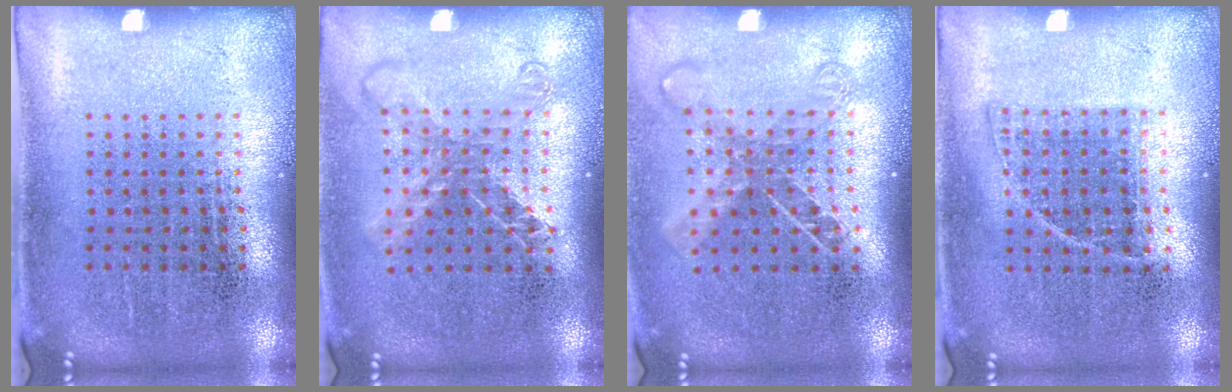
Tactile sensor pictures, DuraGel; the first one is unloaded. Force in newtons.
{"total": 1.6, "press": 1.3, "slide": 0.9}
{"total": 1.5, "press": 1.2, "slide": 1.0}
{"total": 0.8, "press": 0.7, "slide": 0.4}